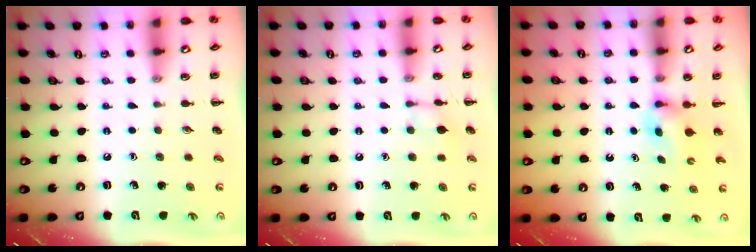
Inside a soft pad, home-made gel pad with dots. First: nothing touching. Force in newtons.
{"total": 5.8, "press": 5.8, "slide": 0.3}
{"total": 2.5, "press": 2.2, "slide": 1.2}